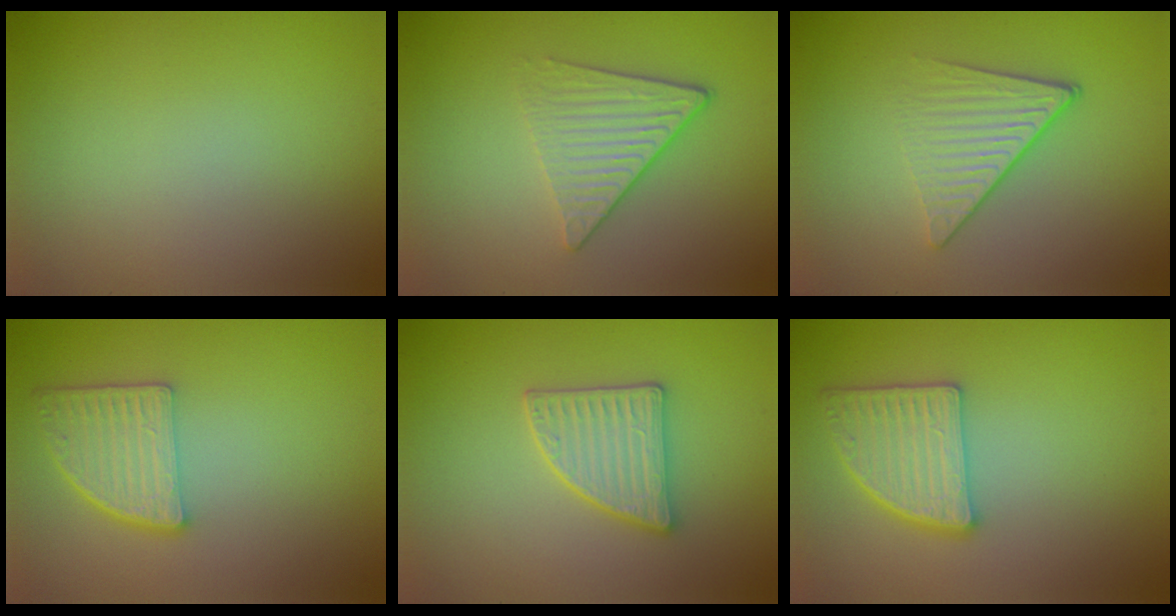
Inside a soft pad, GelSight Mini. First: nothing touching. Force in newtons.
{"total": 3.8, "press": 3.0, "slide": 2.4}
{"total": 4.1, "press": 2.8, "slide": 3.1}
{"total": 4.5, "press": 3.6, "slide": 2.7}
{"total": 3.5, "press": 3.2, "slide": 1.5}
{"total": 4.2, "press": 3.9, "slide": 1.6}